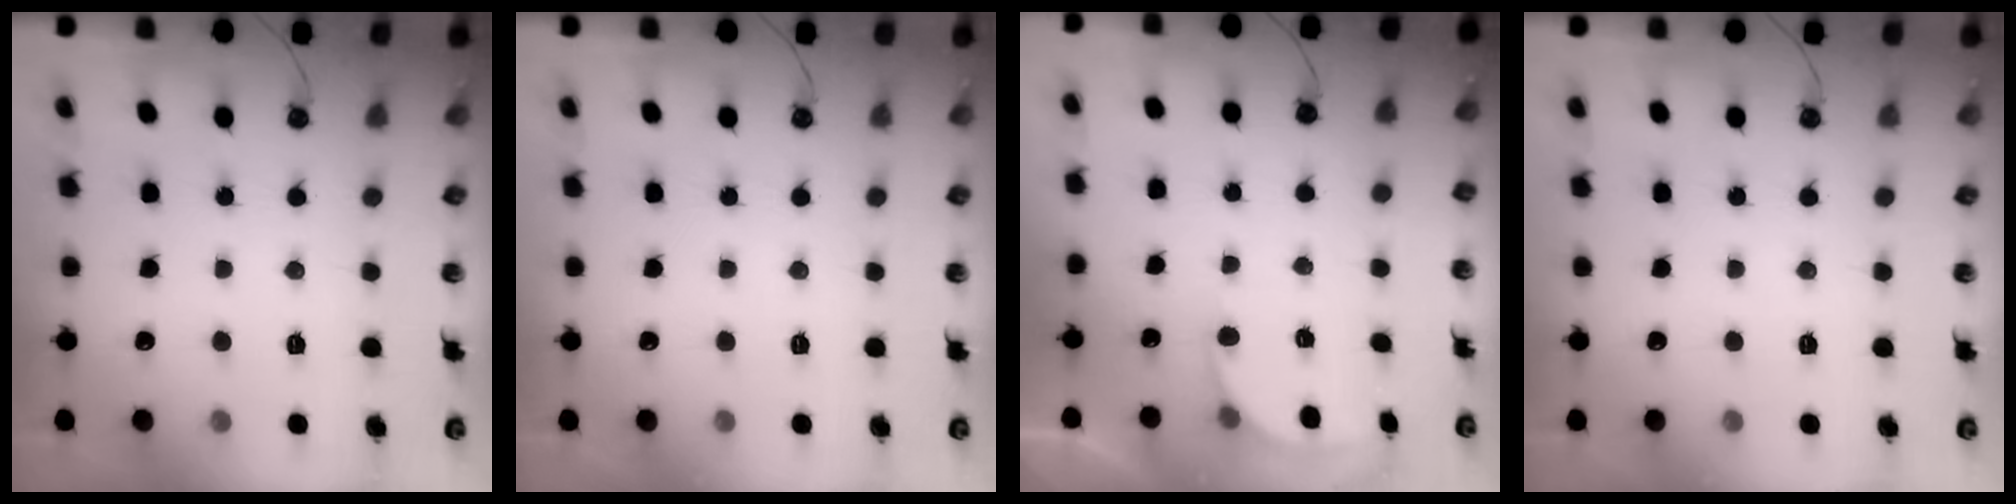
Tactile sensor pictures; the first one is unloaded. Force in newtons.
{"total": 0.0}
{"total": 3.0, "press": 2.9, "slide": 0.7}
{"total": 0.0}